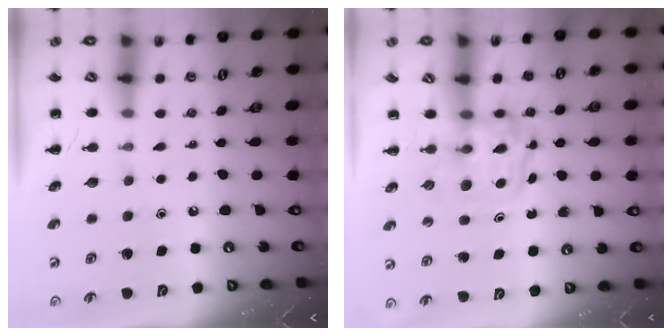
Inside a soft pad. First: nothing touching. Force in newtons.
{"total": 3.5, "press": 3.5, "slide": 0.2}